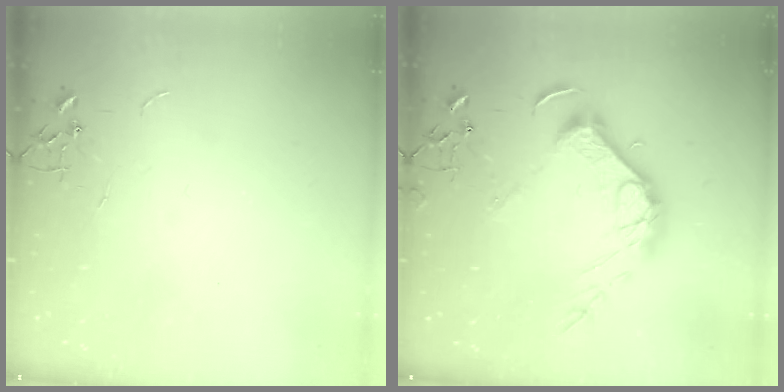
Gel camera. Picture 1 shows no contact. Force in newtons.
{"total": 15.8, "press": 15.7, "slide": 1.6}